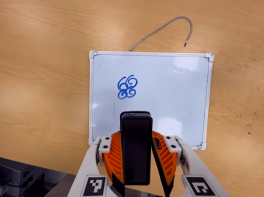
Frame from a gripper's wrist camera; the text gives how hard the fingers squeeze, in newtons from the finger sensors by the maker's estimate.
{"total": 5.9, "left": 4.9, "right": 6.9}